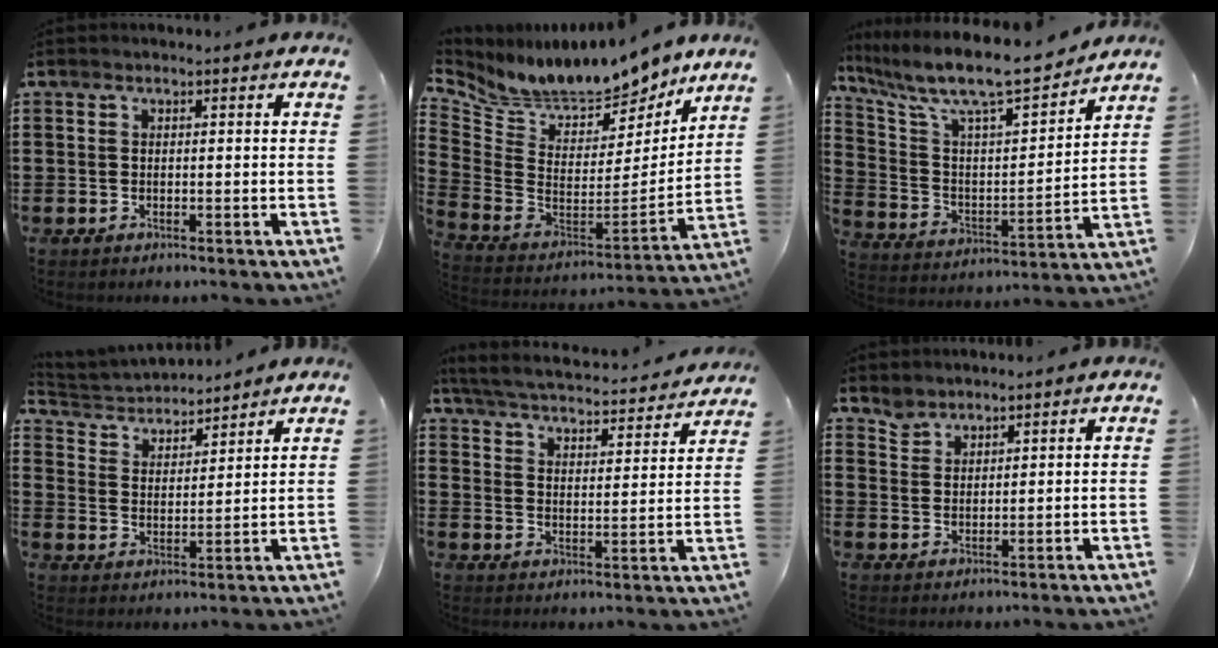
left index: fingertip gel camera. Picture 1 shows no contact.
{"total": 8.5, "force": [8.0, 2.0, 2.1], "torque": [-0.076, -0.068, 0.137]}
{"total": 10.1, "force": [8.8, 1.3, 4.8], "torque": [-0.125, -0.065, 0.143]}
{"total": 3.9, "force": [3.9, 0.7, -0.1], "torque": [-0.021, -0.021, 0.066]}
{"total": 3.9, "force": [3.8, -0.2, 0.9], "torque": [-0.039, -0.032, 0.058]}
{"total": 2.7, "force": [2.6, 0.9, -0.3], "torque": [-0.002, -0.004, 0.052]}